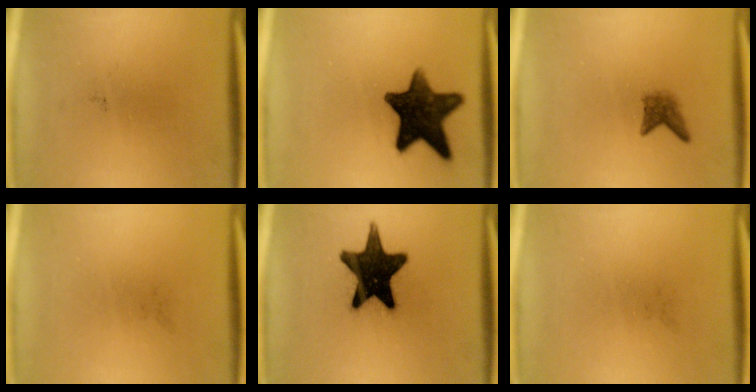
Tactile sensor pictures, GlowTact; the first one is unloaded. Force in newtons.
{"total": 13.9}
{"total": 2.1}
{"total": 0.0}
{"total": 18.2}
{"total": 0.0}